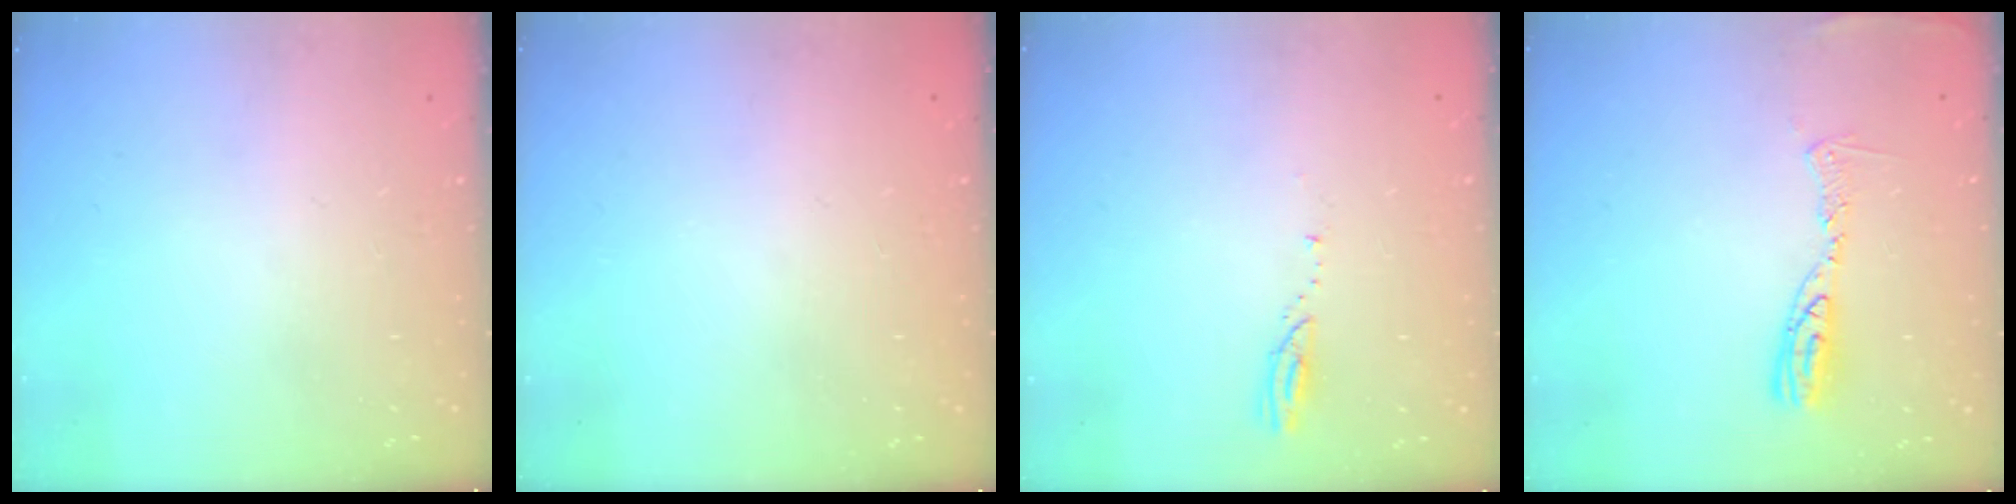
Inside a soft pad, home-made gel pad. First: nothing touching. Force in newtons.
{"total": 0.0}
{"total": 3.2, "press": 3.2, "slide": 0.3}
{"total": 8.8, "press": 8.8, "slide": 0.9}